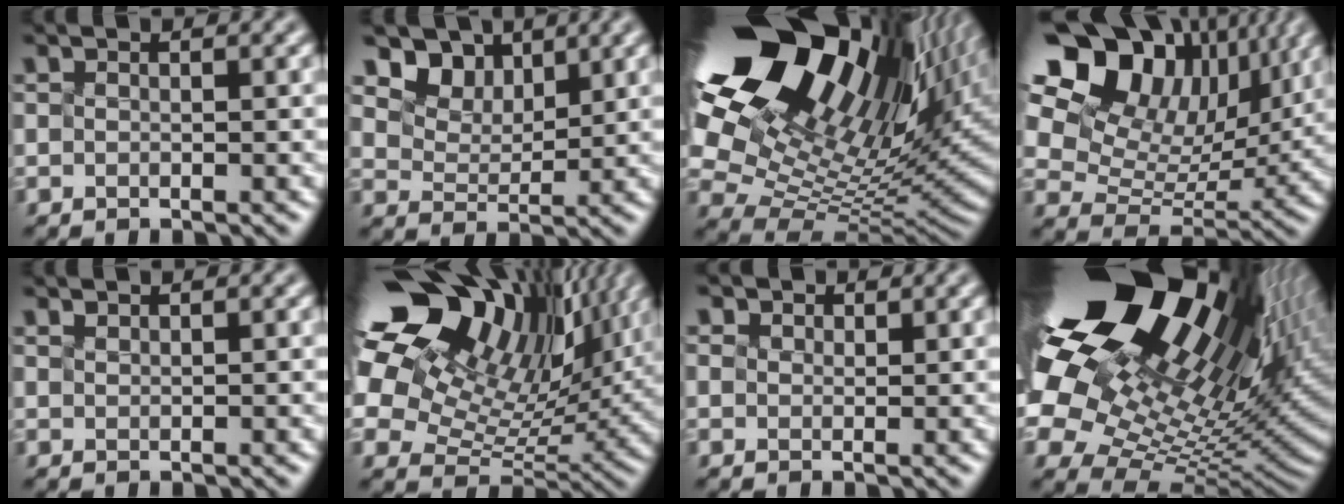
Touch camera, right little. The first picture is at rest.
{"total": 3.1, "force": [2.8, 1.3, 0.0], "torque": [-0.037, -0.024, 0.091]}
{"total": 18.2, "force": [9.3, 8.7, 13.0], "torque": [-0.270, 0.021, 0.188]}
{"total": 12.7, "force": [6.7, 8.2, 6.9], "torque": [-0.163, 0.036, 0.145]}
{"total": 0.7, "force": [0.6, -0.2, -0.1], "torque": [0.004, 0.003, 0.017]}
{"total": 16.0, "force": [8.4, 8.7, 10.5], "torque": [-0.207, 0.044, 0.171]}
{"total": 2.0, "force": [-0.1, -0.9, -1.7], "torque": [0.009, -0.020, 0.025]}
{"total": 17.9, "force": [7.6, 8.4, 13.9], "torque": [-0.259, 0.005, 0.166]}